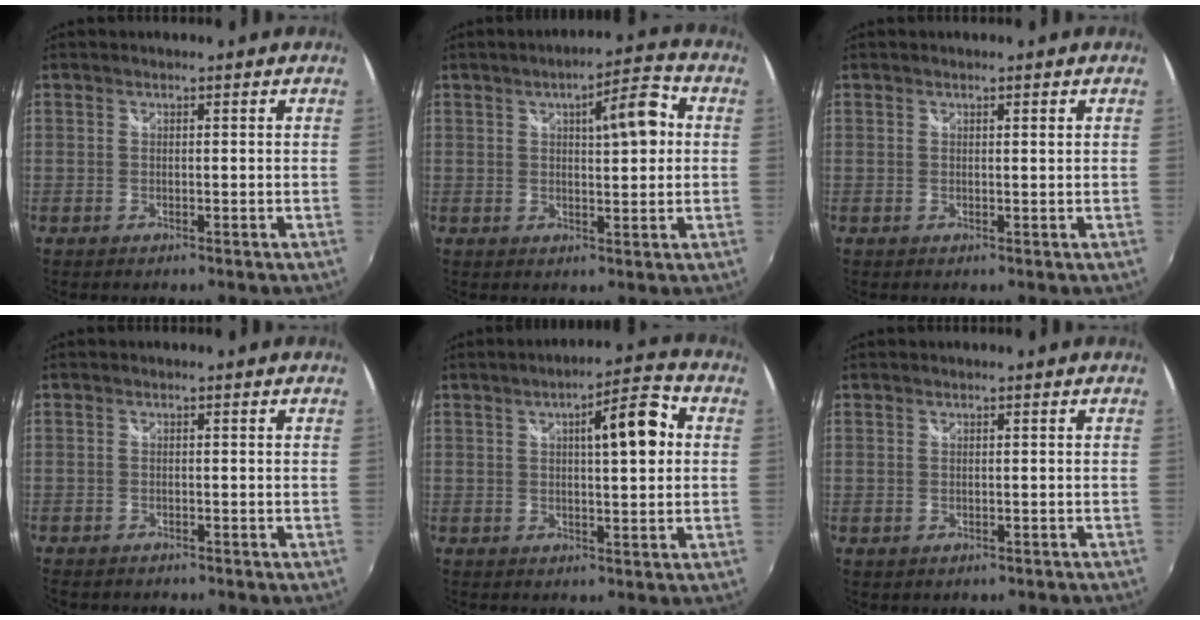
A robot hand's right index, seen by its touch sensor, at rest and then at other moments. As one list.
[{"total": 8.4, "force": [2.0, 2.4, 7.8], "torque": [-0.102, 0.023, 0.036]}, {"total": 0.8, "force": [0.5, 0.1, 0.6], "torque": [-0.009, 0.002, 0.007]}, {"total": 2.1, "force": [-1.9, 0.8, 0.3], "torque": [-0.011, -0.013, -0.030]}, {"total": 8.9, "force": [2.0, 2.2, 8.4], "torque": [-0.108, 0.025, 0.033]}, {"total": 1.1, "force": [-0.5, 0.9, 0.3], "torque": [-0.005, -0.004, -0.004]}]